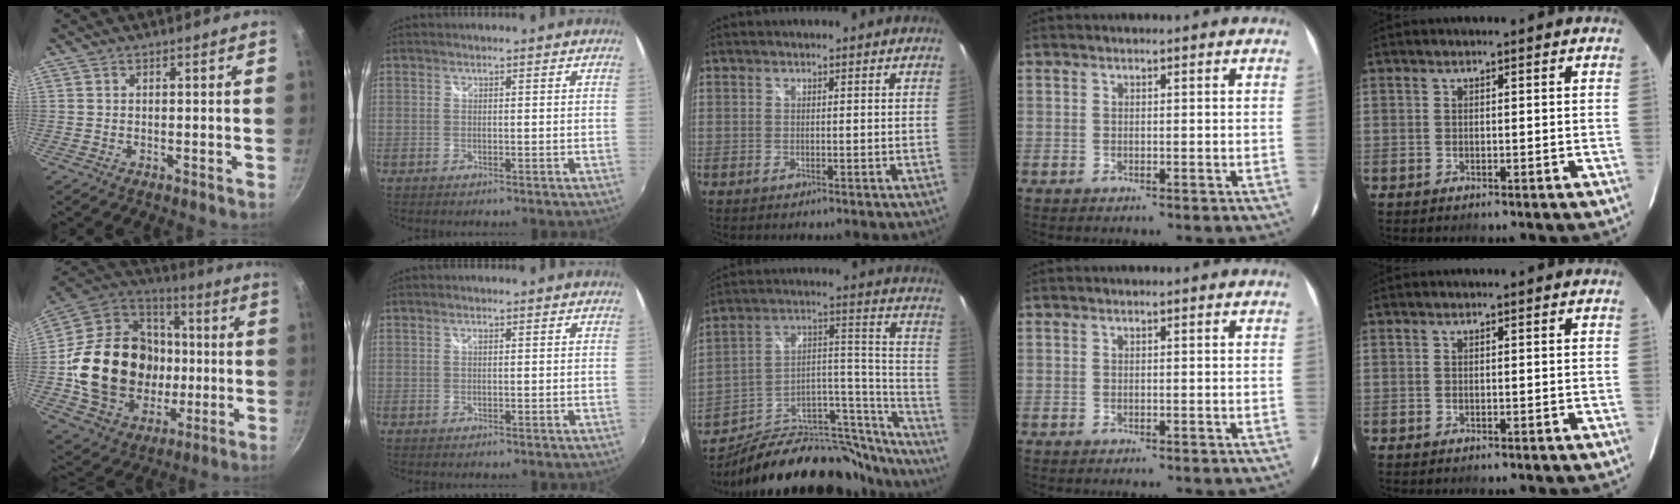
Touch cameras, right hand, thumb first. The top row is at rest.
{"thumb": {"total": 27.0, "force": [-1.9, 22.0, 15.6], "torque": [-0.250, 0.032, -0.017]}, "index": {"total": 0.5, "force": [0.2, 0.2, 0.5], "torque": [-0.010, 0.003, 0.002]}, "middle": {"total": 30.2, "force": [-23.8, 12.1, 14.2], "torque": [-0.185, 0.061, -0.338]}}